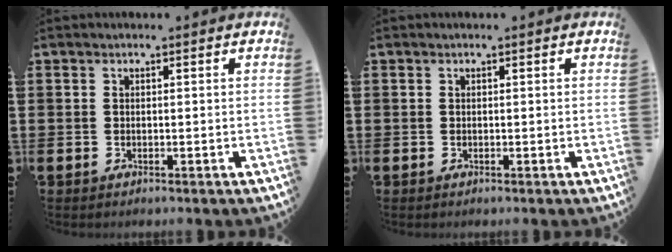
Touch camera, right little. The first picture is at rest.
{"total": 0.0}